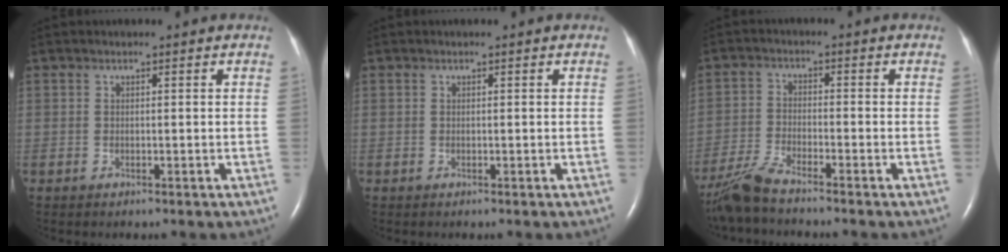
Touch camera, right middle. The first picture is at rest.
{"total": 0.0}
{"total": 6.1, "force": [-5.5, -0.2, 2.8], "torque": [-0.067, -0.026, -0.110]}